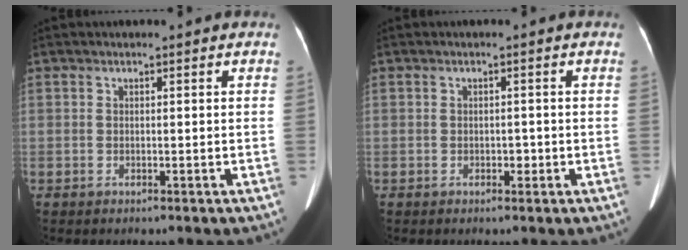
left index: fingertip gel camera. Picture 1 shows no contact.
{"total": 1.0, "force": [-0.3, 0.7, 0.6], "torque": [-0.011, 0.002, -0.003]}